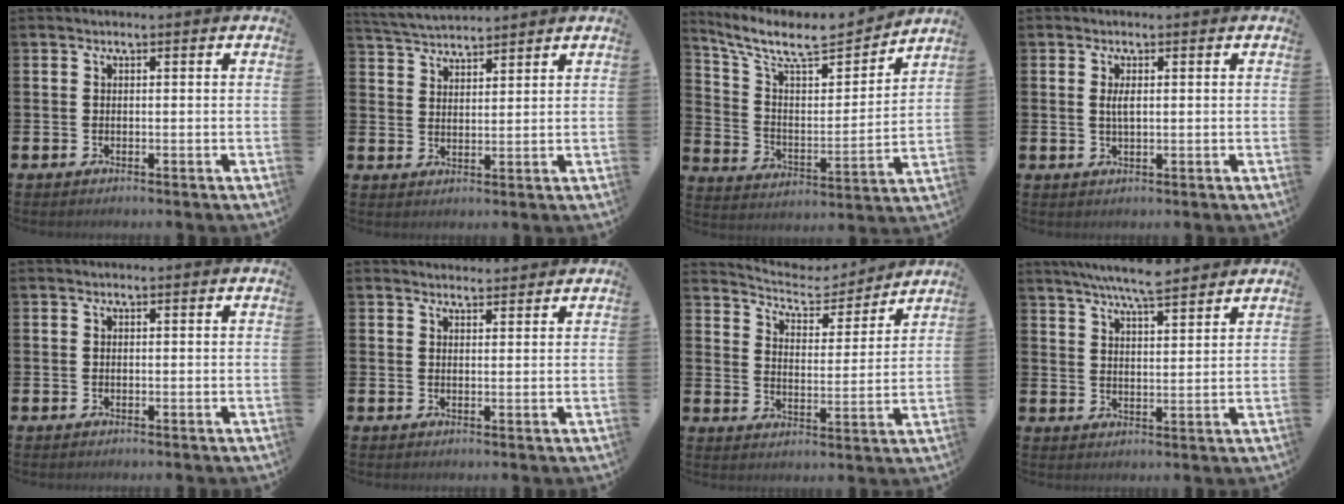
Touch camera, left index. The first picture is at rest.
{"total": 4.1, "force": [4.1, 0.5, 0.1], "torque": [-0.020, -0.019, 0.074]}
{"total": 9.1, "force": [7.9, 2.5, 3.7], "torque": [-0.111, -0.053, 0.136]}
{"total": 1.9, "force": [0.6, 0.6, 1.7], "torque": [-0.022, -0.001, 0.005]}
{"total": 0.0}
{"total": 2.2, "force": [2.1, 0.4, -0.1], "torque": [0.010, -0.012, 0.036]}
{"total": 5.9, "force": [5.4, 2.0, 1.2], "torque": [-0.040, -0.044, 0.085]}
{"total": 6.5, "force": [6.2, 0.2, 2.0], "torque": [-0.050, -0.027, 0.111]}